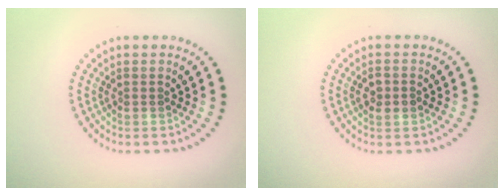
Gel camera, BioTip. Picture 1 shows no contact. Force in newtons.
{"total": 1.5, "press": 1.4, "slide": 0.3}